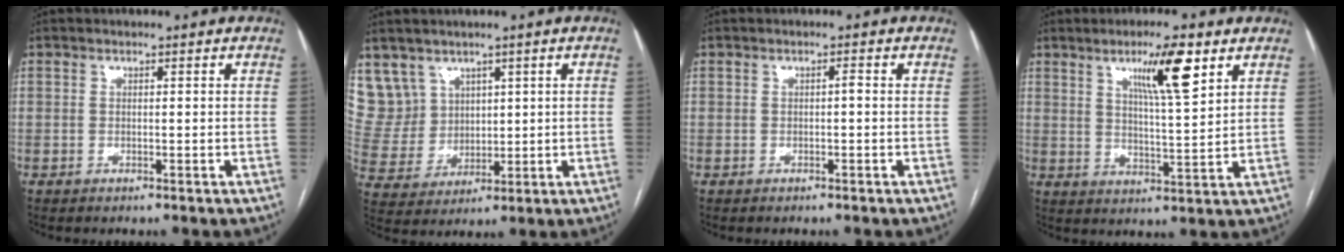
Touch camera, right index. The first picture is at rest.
{"total": 8.3, "force": [5.1, 6.6, 0.3], "torque": [-0.018, 0.028, 0.120]}
{"total": 0.7, "force": [-0.1, 0.1, 0.7], "torque": [-0.011, 0.002, -0.003]}
{"total": 9.1, "force": [4.9, 0.6, 7.7], "torque": [-0.130, -0.003, 0.081]}